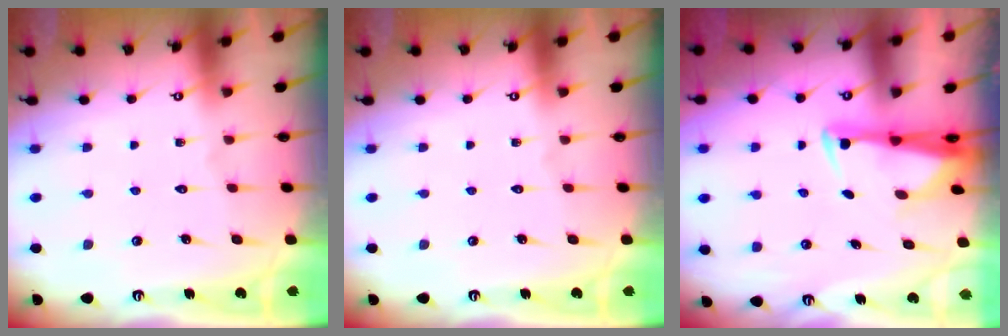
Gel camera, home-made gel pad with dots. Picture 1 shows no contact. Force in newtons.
{"total": 0.0}
{"total": 2.8, "press": 2.7, "slide": 1.0}